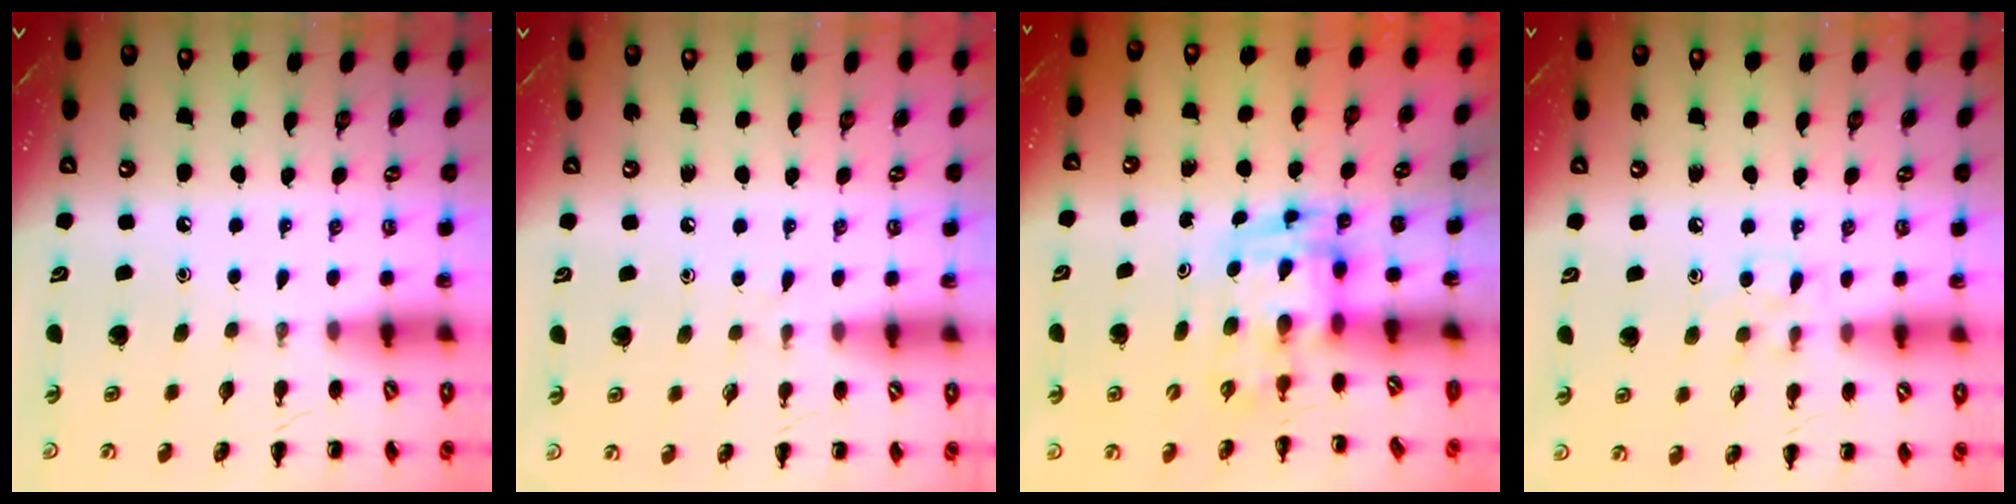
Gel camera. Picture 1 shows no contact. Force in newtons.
{"total": 2.5, "press": 2.1, "slide": 1.3}
{"total": 3.5, "press": 3.5, "slide": 0.7}
{"total": 6.0, "press": 5.7, "slide": 1.9}